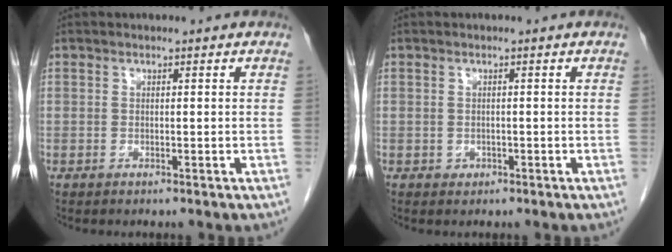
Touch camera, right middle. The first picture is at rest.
{"total": 0.7, "force": [-0.2, 0.6, 0.2], "torque": [-0.005, 0.001, -0.001]}